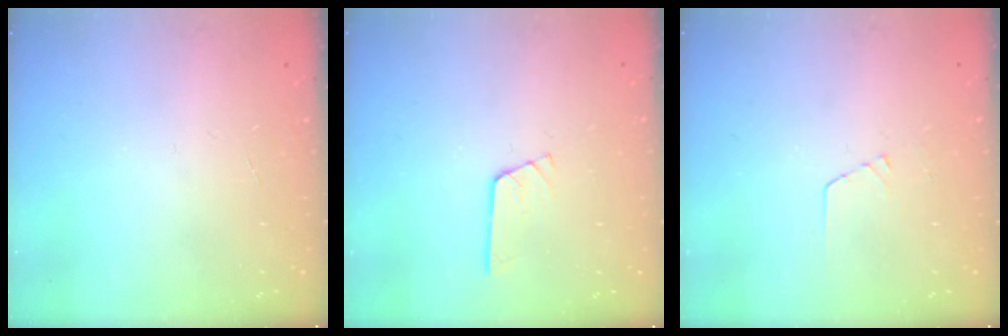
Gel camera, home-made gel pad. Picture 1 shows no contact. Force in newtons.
{"total": 4.1, "press": 4.1, "slide": 0.3}
{"total": 3.7, "press": 3.7, "slide": 0.2}